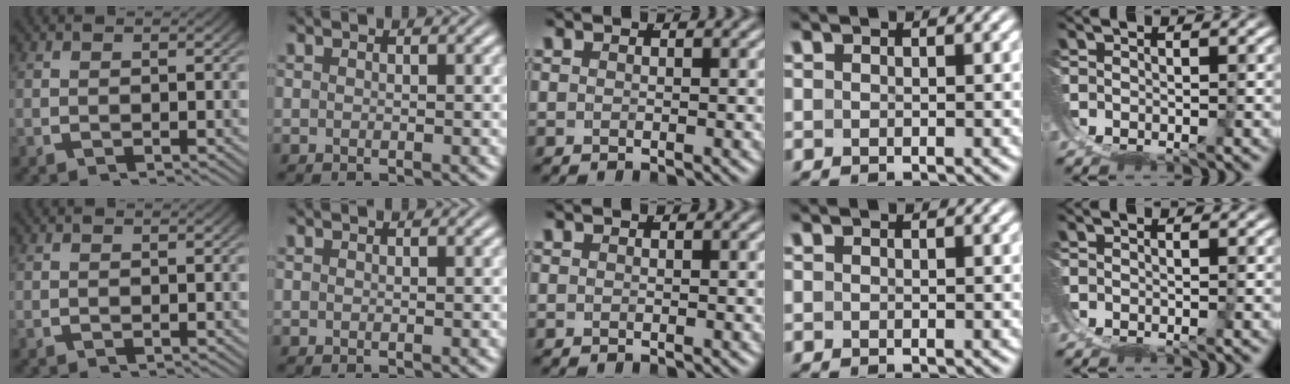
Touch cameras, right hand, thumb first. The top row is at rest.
{}